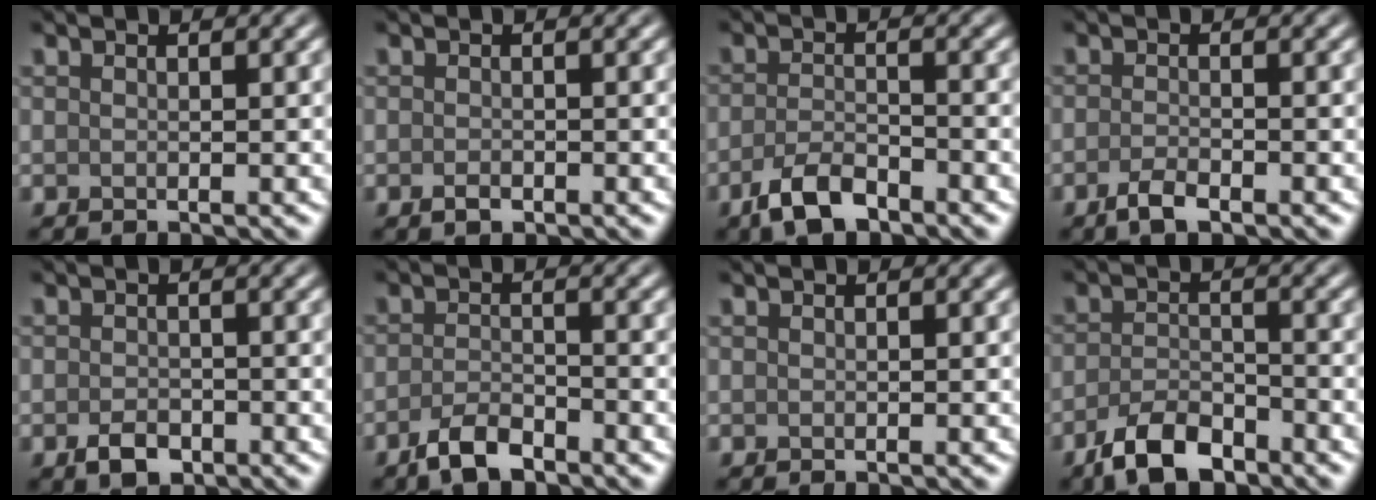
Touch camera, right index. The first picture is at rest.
{"total": 0.8, "force": [-0.4, 0.4, 0.5], "torque": [-0.009, -0.001, -0.007]}
{"total": 3.8, "force": [-2.6, 1.5, 2.4], "torque": [-0.046, -0.001, -0.053]}
{"total": 1.9, "force": [-1.3, 0.5, 1.3], "torque": [-0.029, -0.001, -0.027]}
{"total": 2.1, "force": [-1.1, 1.3, 1.2], "torque": [-0.021, 0.000, -0.022]}
{"total": 3.1, "force": [-2.3, 1.1, 1.9], "torque": [-0.036, 0.003, -0.048]}
{"total": 0.0}
{"total": 4.7, "force": [-3.3, 2.0, 2.6], "torque": [-0.047, -0.005, -0.068]}